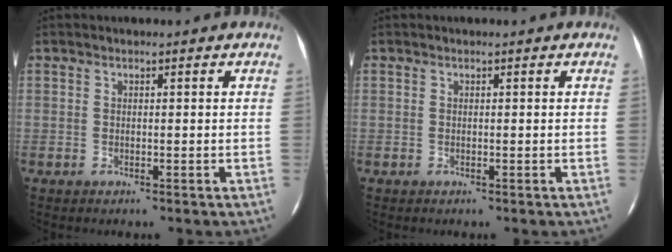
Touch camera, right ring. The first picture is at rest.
{"total": 0.0}